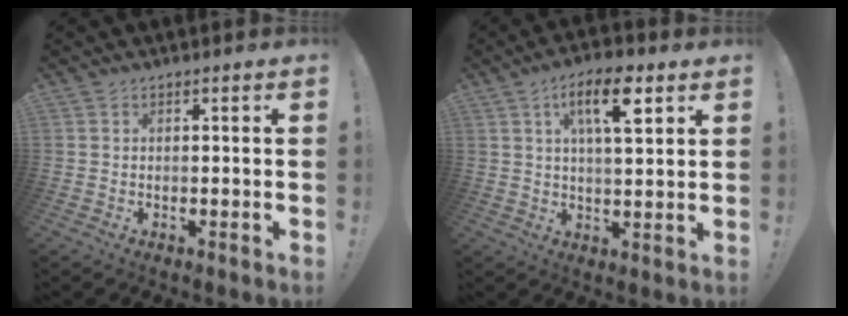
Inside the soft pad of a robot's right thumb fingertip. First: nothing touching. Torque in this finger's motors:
{"motor_torque": [0.15, 0.15, 0.41, 0.41, 0.29]}